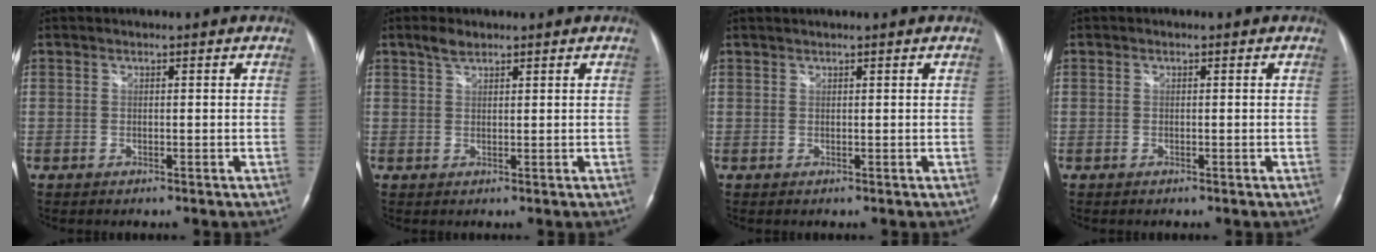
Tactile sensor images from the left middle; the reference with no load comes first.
{"total": 2.4, "force": [1.8, 0.7, 1.4], "torque": [-0.034, 0.006, 0.037]}
{"total": 1.4, "force": [1.2, -0.4, 0.6], "torque": [-0.007, 0.017, 0.024]}
{"total": 0.0}